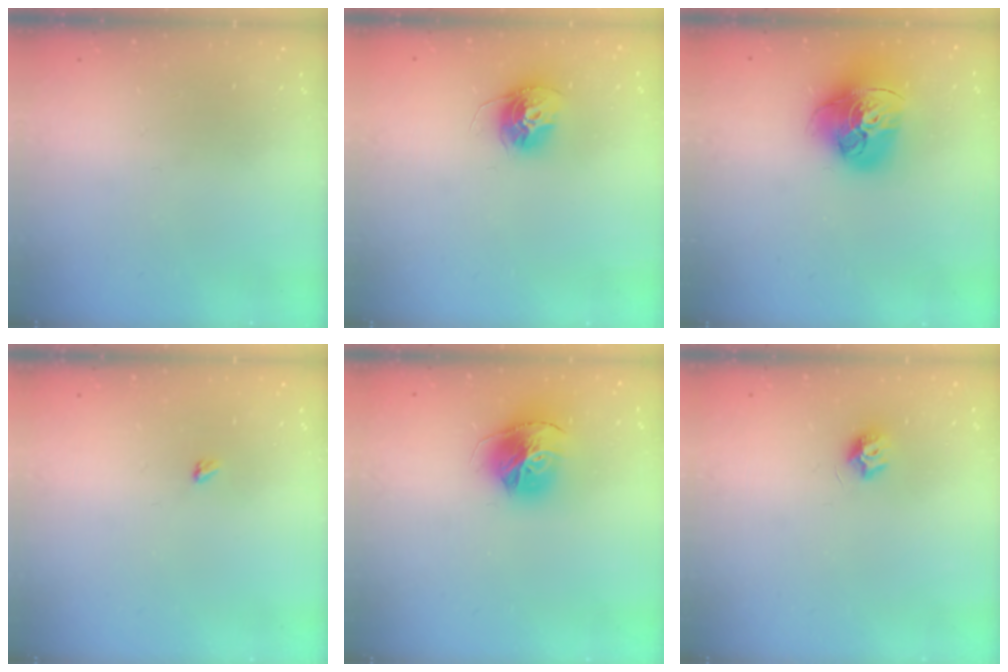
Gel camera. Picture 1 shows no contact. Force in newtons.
{"total": 12.1, "press": 12.1, "slide": 1.1}
{"total": 18.6, "press": 18.5, "slide": 2.1}
{"total": 2.4, "press": 2.4, "slide": 0.4}
{"total": 15.6, "press": 15.5, "slide": 1.6}
{"total": 6.8, "press": 6.8, "slide": 0.5}